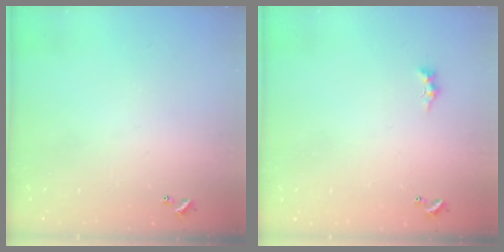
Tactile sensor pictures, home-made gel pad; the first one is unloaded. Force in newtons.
{"total": 0.0}